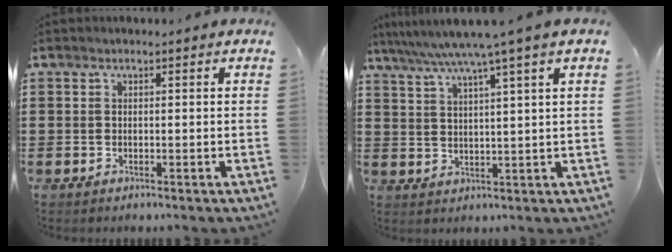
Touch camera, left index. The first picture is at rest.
{"total": 6.1, "force": [4.6, -1.1, 4.0], "torque": [-0.092, -0.020, 0.073]}